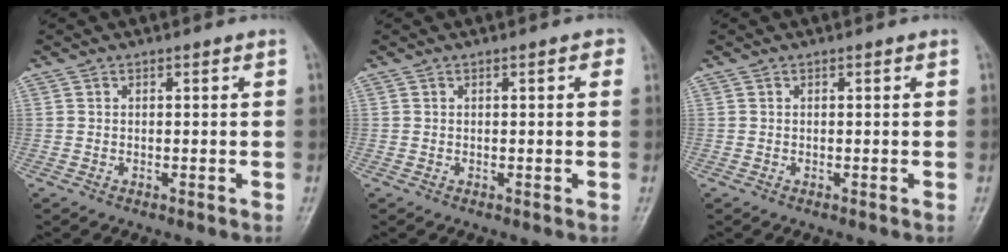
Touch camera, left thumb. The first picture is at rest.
{"total": 1.5, "force": [0.4, 0.6, 1.3], "torque": [-0.012, 0.003, 0.002]}
{"total": 0.0}